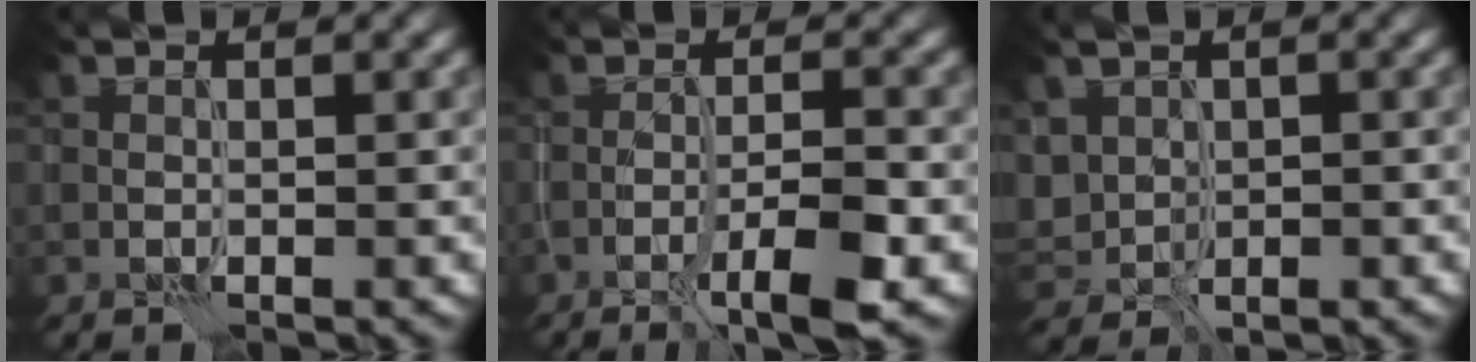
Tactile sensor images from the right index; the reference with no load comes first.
{"total": 4.4, "force": [-2.3, 0.6, 3.8], "torque": [-0.059, 0.007, -0.039]}
{"total": 2.8, "force": [0.6, 2.4, 1.3], "torque": [-0.035, -0.004, 0.018]}